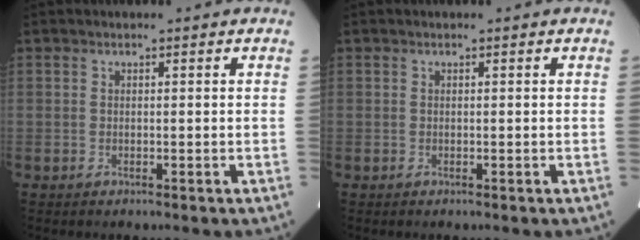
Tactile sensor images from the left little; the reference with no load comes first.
{"total": 0.0}